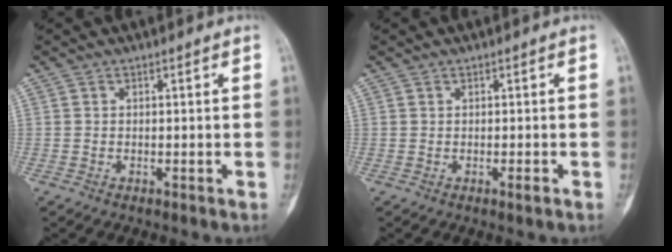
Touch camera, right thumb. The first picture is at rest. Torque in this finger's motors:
{"motor_torque": [0.57, 0.30, 0.06, -0.22, 0.05]}